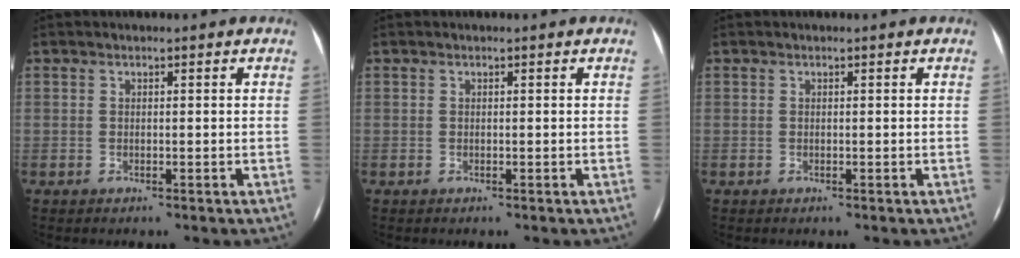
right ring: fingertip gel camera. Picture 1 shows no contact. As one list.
[{"total": 0.0}, {"total": 0.0}]